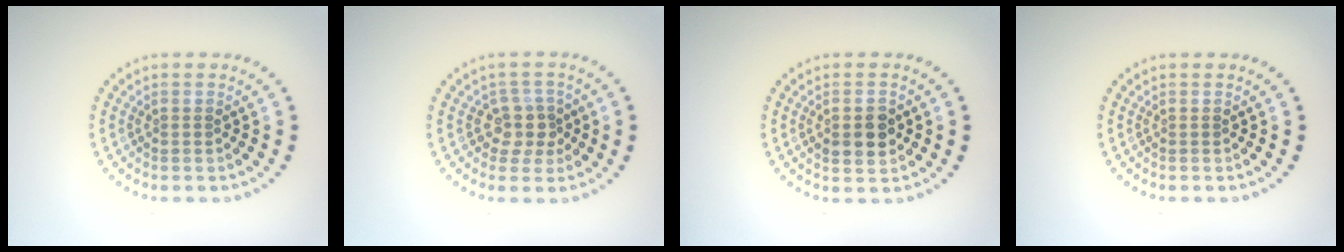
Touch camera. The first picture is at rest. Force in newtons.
{"total": 2.3, "press": 1.9, "slide": 1.3}
{"total": 2.7, "press": 2.7, "slide": 0.2}
{"total": 0.0}